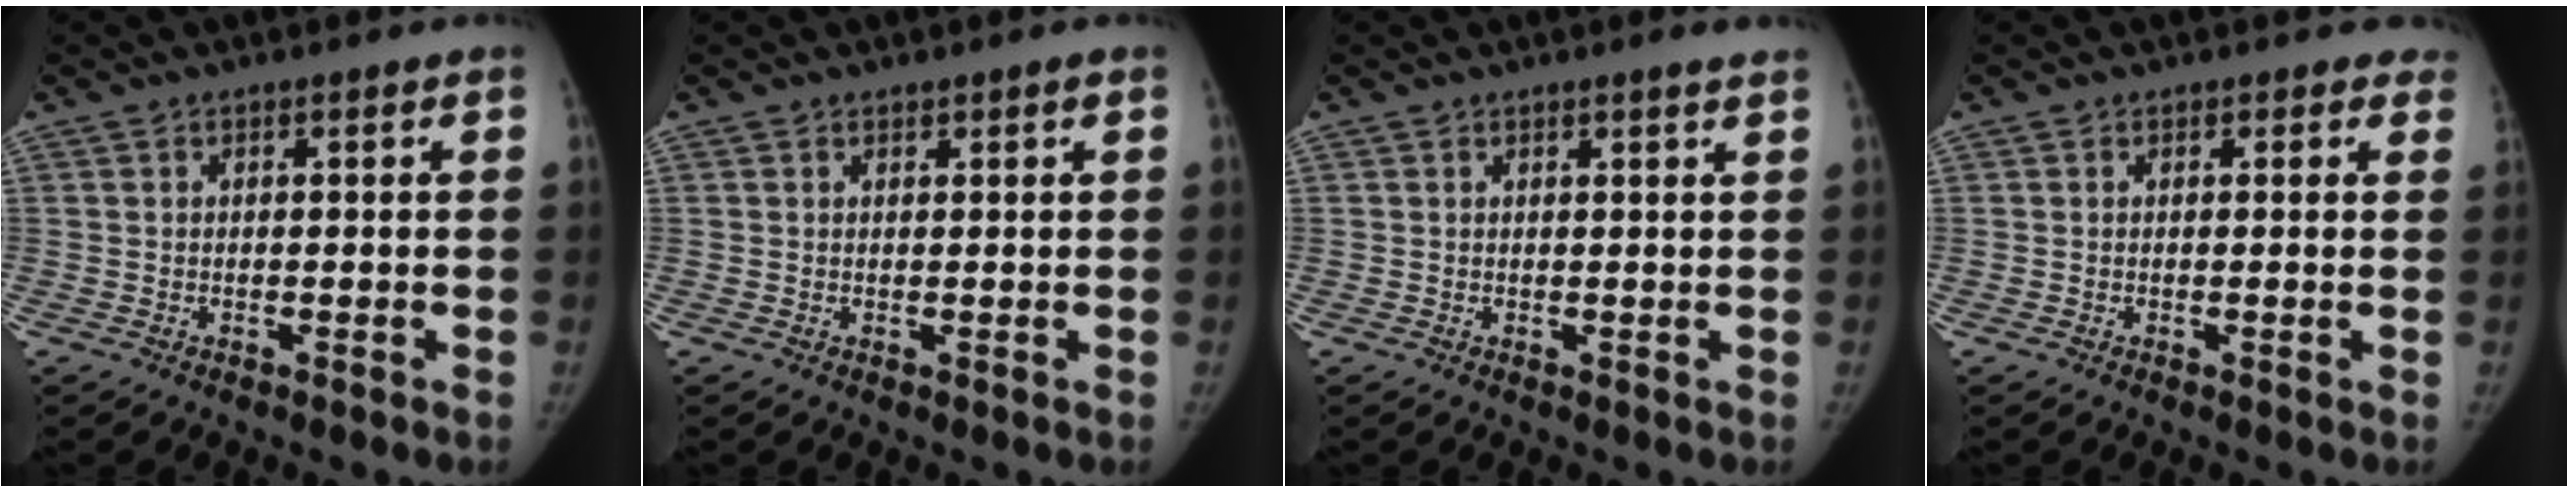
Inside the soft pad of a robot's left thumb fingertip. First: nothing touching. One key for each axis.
{"total": 0.7, "fx": 0.6, "fy": 0.2, "fz": 0.4, "tx": -0.002, "ty": -0.003, "tz": 0.009}
{"total": 1.7, "fx": 1.3, "fy": -0.2, "fz": 1.0, "tx": -0.007, "ty": -0.003, "tz": 0.018}
{"total": 2.5, "fx": 2.0, "fy": 1.5, "fz": -0.1, "tx": 0.033, "ty": -0.007, "tz": 0.001}